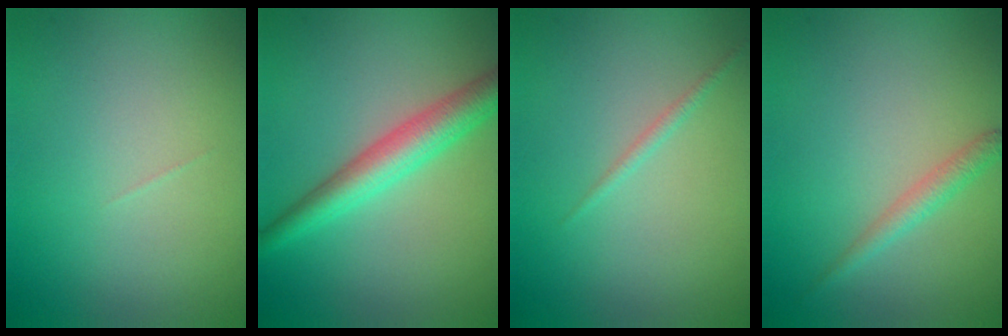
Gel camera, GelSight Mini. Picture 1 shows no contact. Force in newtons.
{"total": 4.3, "press": 4.3, "slide": 0.0}
{"total": 0.7, "press": 0.7, "slide": 0.0}
{"total": 1.6, "press": 1.6, "slide": 0.0}